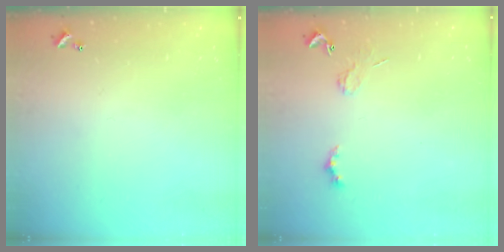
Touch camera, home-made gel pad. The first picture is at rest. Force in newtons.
{"total": 2.0, "press": 1.9, "slide": 0.4}